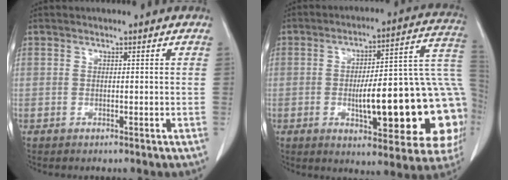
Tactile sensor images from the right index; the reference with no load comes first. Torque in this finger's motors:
{"motor_torque": [2.14, 0.00, 0.63, 0.16]}